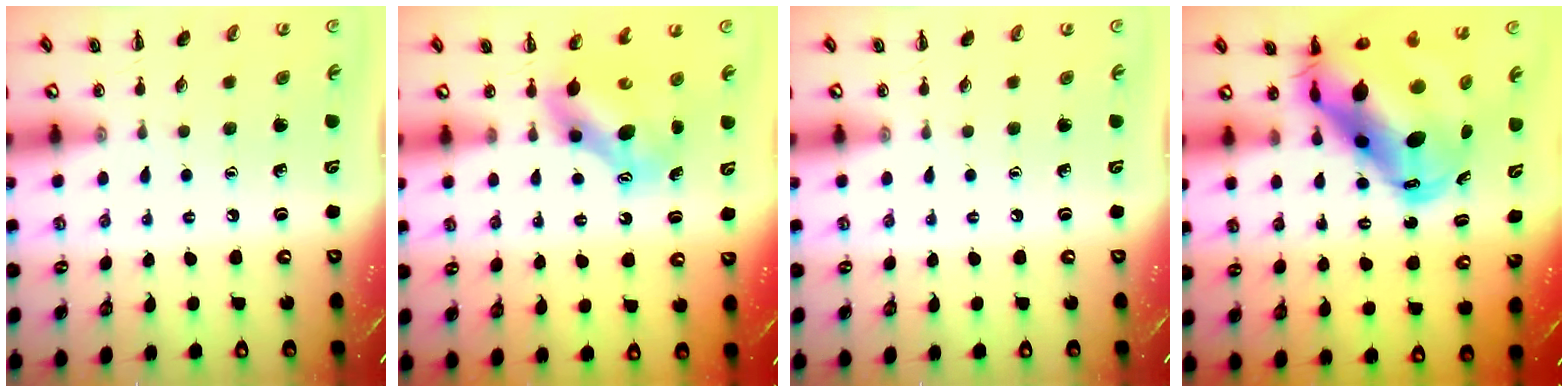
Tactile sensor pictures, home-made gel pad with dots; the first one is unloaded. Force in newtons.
{"total": 7.3, "press": 7.1, "slide": 1.6}
{"total": 0.0}
{"total": 16.2, "press": 15.7, "slide": 4.2}